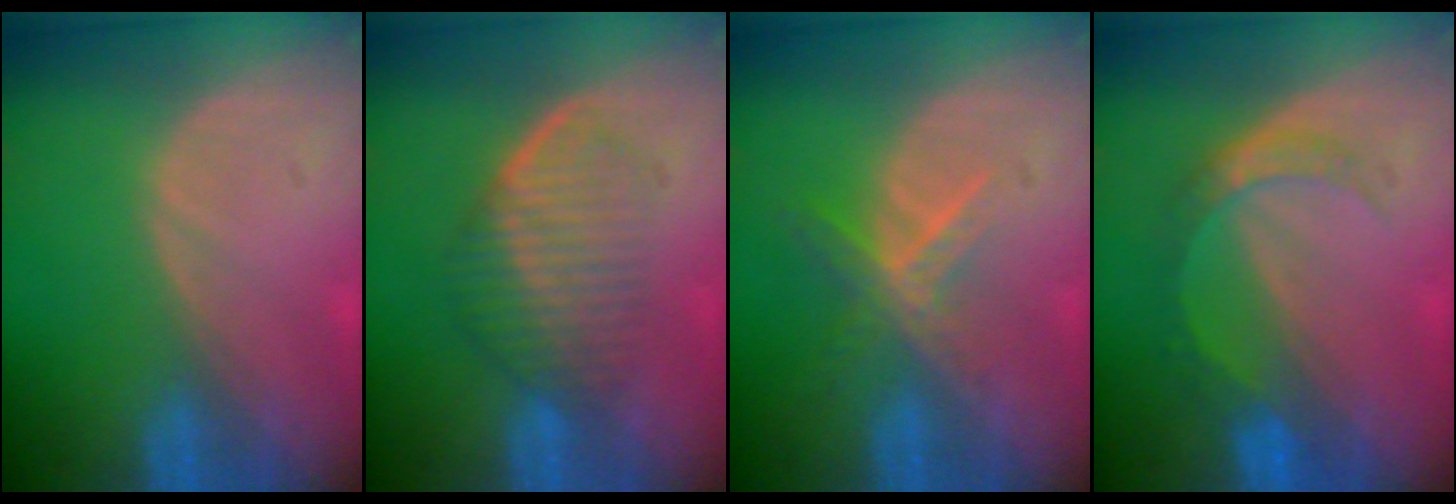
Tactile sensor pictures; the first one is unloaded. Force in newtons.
{"total": 6.9, "press": 6.1, "slide": 3.3}
{"total": 5.6, "press": 4.9, "slide": 2.7}
{"total": 5.2, "press": 4.7, "slide": 2.3}